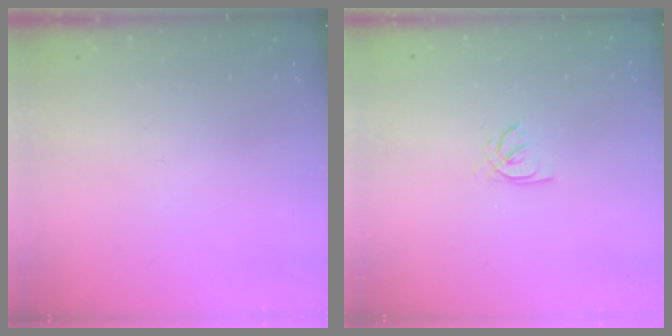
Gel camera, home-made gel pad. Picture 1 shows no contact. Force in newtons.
{"total": 2.0, "press": 2.0, "slide": 0.4}